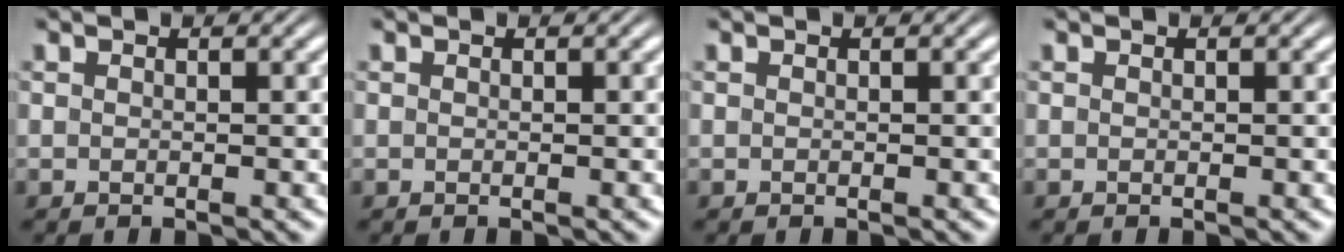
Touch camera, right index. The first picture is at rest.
{"total": 0.0}
{"total": 0.0}
{"total": 0.0}